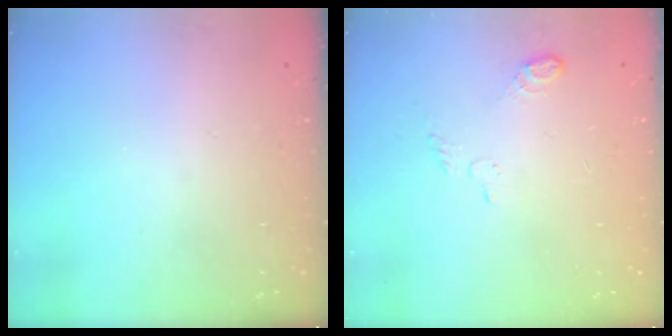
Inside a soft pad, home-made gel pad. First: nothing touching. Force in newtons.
{"total": 4.1, "press": 4.0, "slide": 0.9}